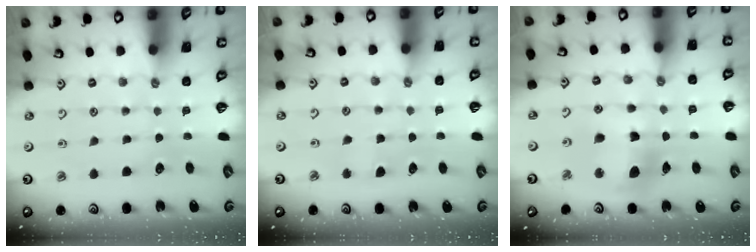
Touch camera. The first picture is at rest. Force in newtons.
{"total": 2.7, "press": 2.6, "slide": 0.4}
{"total": 11.4, "press": 11.3, "slide": 2.0}